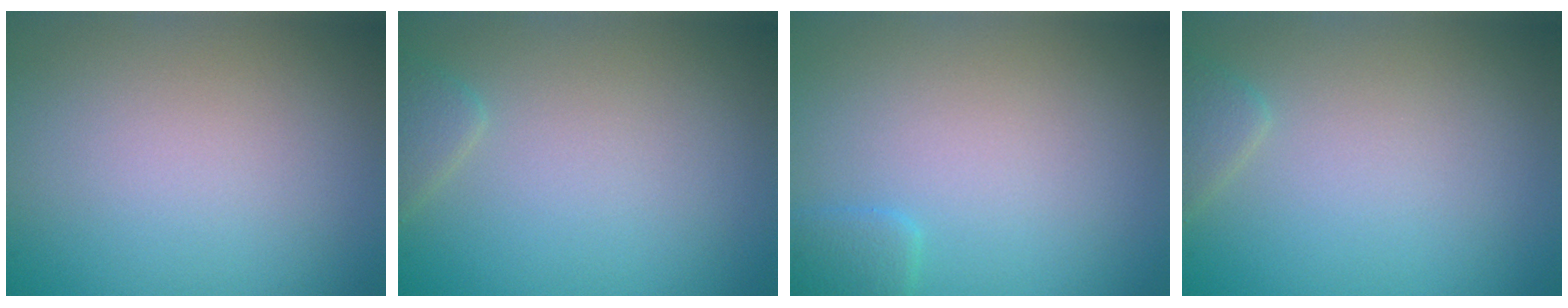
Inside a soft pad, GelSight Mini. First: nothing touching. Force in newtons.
{"total": 1.4, "press": 1.4, "slide": 0.1}
{"total": 1.4, "press": 1.4, "slide": 0.1}
{"total": 1.4, "press": 1.4, "slide": 0.1}